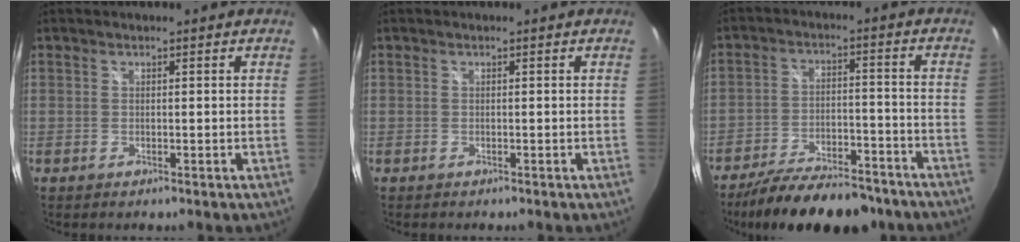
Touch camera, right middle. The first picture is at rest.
{"total": 0.7, "force": [0.6, -0.3, 0.1], "torque": [-0.001, 0.009, 0.009]}
{"total": 18.3, "force": [-15.1, 5.5, 8.8], "torque": [-0.161, -0.014, -0.214]}